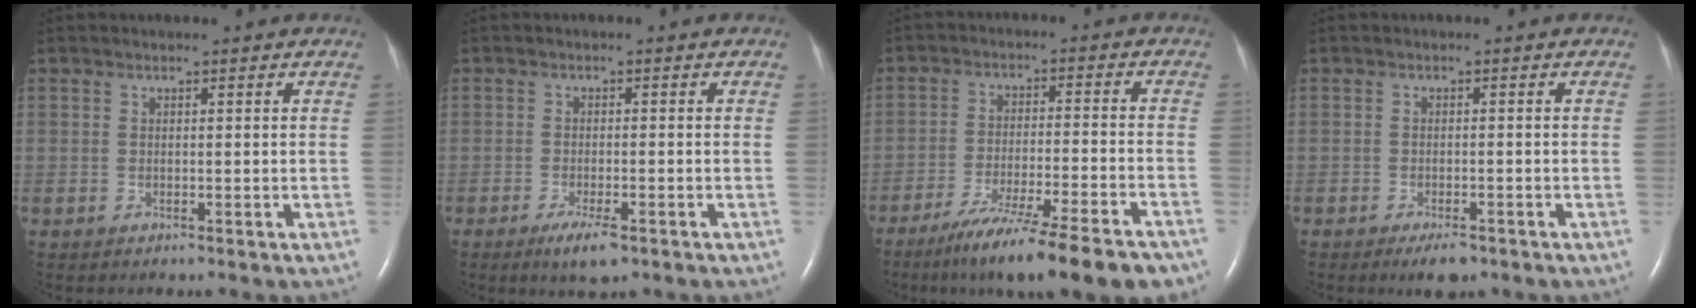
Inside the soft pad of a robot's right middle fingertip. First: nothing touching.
{"total": 4.0, "force": [-2.4, 0.9, 3.1], "torque": [-0.061, -0.007, -0.038]}
{"total": 17.8, "force": [-13.9, 1.1, 11.1], "torque": [-0.132, -0.030, -0.214]}
{"total": 3.0, "force": [-2.1, 1.0, 2.0], "torque": [-0.036, -0.003, -0.028]}